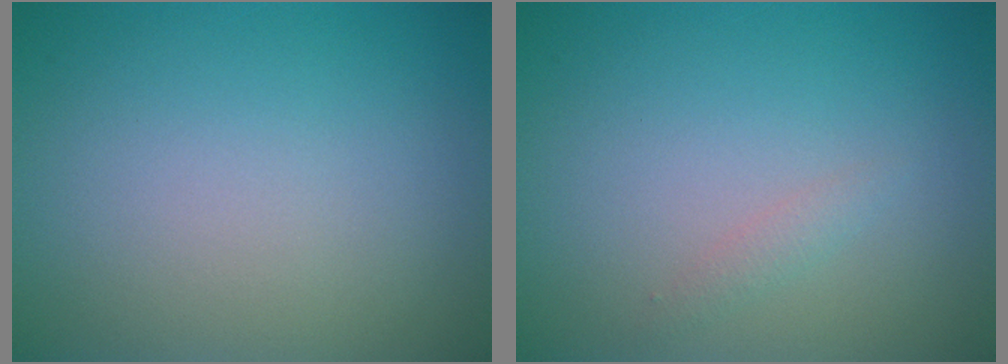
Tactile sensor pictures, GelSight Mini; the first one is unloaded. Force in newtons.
{"total": 0.8, "press": 0.8, "slide": 0.1}